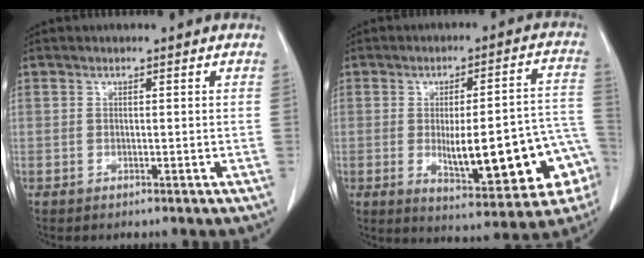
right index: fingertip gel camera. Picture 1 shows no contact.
{"total": 18.2, "force": [-4.4, 4.2, 17.1], "torque": [-0.171, 0.028, -0.035]}